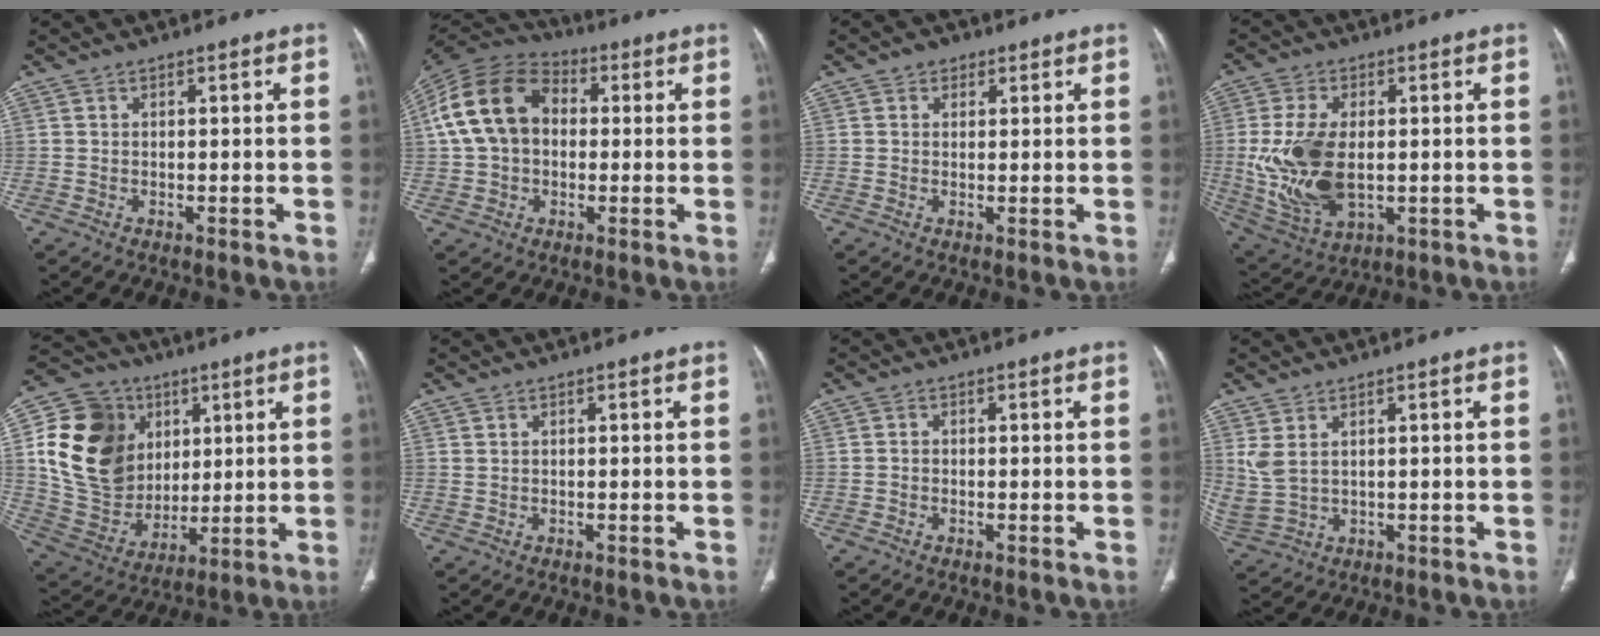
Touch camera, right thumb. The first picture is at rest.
{"total": 15.9, "force": [1.8, 11.8, 10.6], "torque": [-0.191, 0.035, 0.023]}
{"total": 2.5, "force": [1.2, 2.0, 0.8], "torque": [0.006, -0.002, 0.013]}
{"total": 15.4, "force": [-0.4, 8.8, 12.6], "torque": [-0.257, -0.010, 0.010]}
{"total": 22.5, "force": [5.8, 17.7, 12.5], "torque": [-0.221, 0.002, 0.124]}
{"total": 0.0}
{"total": 0.7, "force": [-0.2, 0.7, 0.2], "torque": [-0.001, 0.003, -0.004]}
{"total": 5.3, "force": [1.9, 3.0, 4.0], "torque": [-0.098, -0.004, 0.056]}